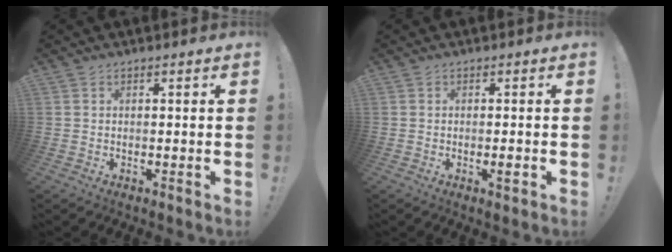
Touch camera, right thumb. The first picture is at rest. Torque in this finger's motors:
{"motor_torque": [2.26, 2.14, 1.23, -1.18, 0.71]}